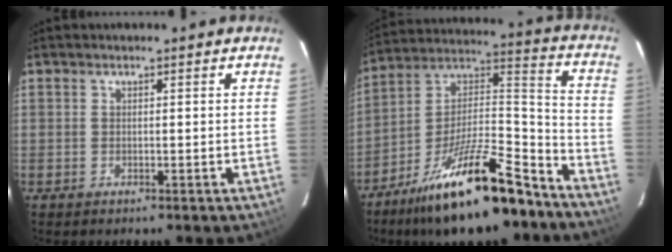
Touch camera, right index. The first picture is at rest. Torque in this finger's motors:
{"motor_torque": [1.56, -0.58, 1.05, 0.21]}